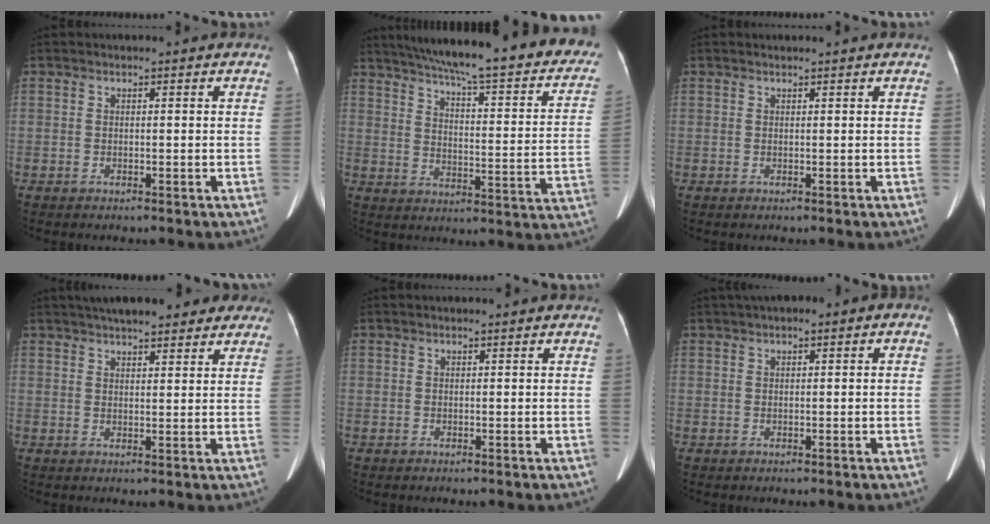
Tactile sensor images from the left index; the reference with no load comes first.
{"total": 30.2, "force": [24.5, 4.4, 17.2], "torque": [-0.235, -0.040, 0.299]}
{"total": 1.2, "force": [1.2, -0.1, 0.3], "torque": [-0.009, 0.012, 0.020]}
{"total": 13.6, "force": [11.1, 3.7, 6.9], "torque": [-0.094, 0.035, 0.141]}
{"total": 0.0}
{"total": 2.6, "force": [0.7, 0.9, 2.4], "torque": [-0.046, 0.016, 0.008]}